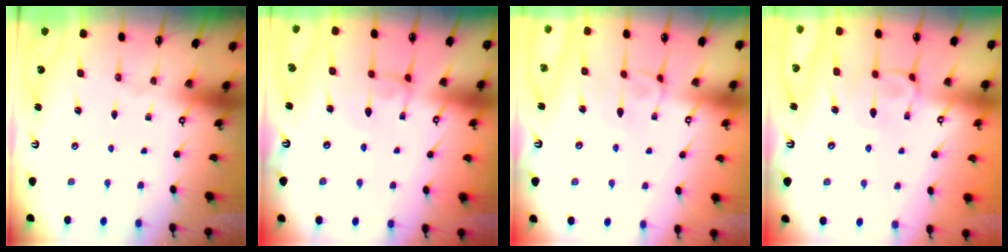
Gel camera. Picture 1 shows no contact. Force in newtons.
{"total": 0.8, "press": 0.7, "slide": 0.1}
{"total": 3.3, "press": 3.3, "slide": 0.1}
{"total": 2.5, "press": 2.2, "slide": 1.0}